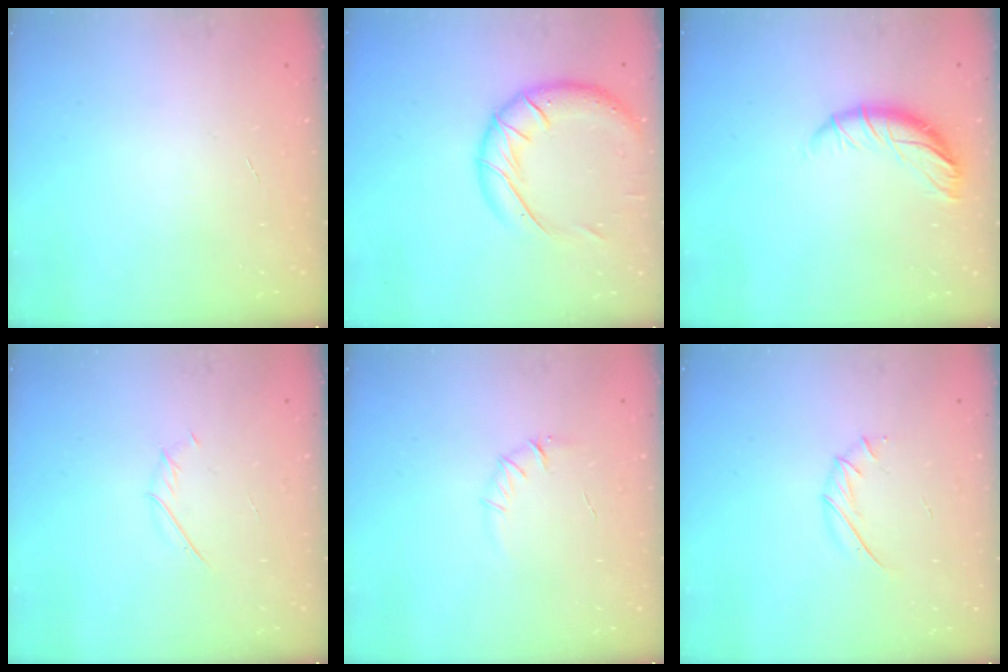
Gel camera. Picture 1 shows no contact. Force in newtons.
{"total": 16.6, "press": 16.4, "slide": 2.7}
{"total": 10.1, "press": 10.1, "slide": 0.5}
{"total": 2.0, "press": 2.0, "slide": 0.6}
{"total": 4.7, "press": 4.4, "slide": 1.5}
{"total": 5.8, "press": 5.8, "slide": 0.5}